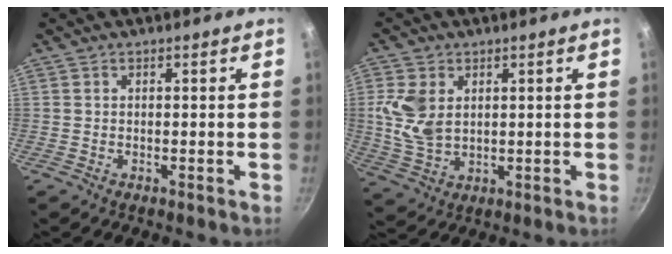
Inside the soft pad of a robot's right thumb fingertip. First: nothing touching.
{"total": 8.6, "force": [1.9, 6.0, 5.9], "torque": [-0.116, -0.013, 0.044]}